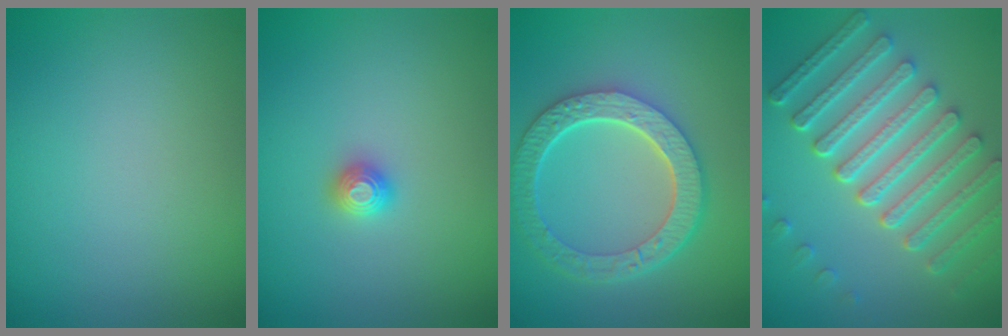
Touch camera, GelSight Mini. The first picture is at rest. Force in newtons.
{"total": 1.1, "press": 1.1, "slide": 0.1}
{"total": 6.7, "press": 4.8, "slide": 4.6}
{"total": 7.9, "press": 6.1, "slide": 5.0}